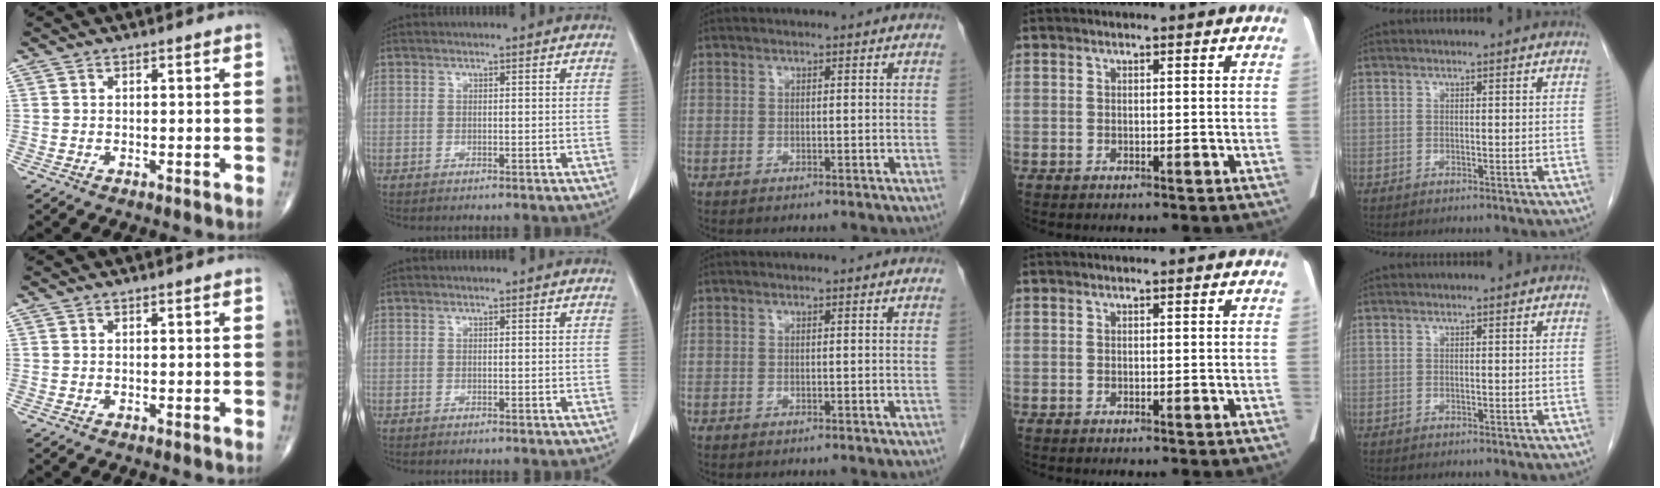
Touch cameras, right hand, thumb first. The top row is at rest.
{}